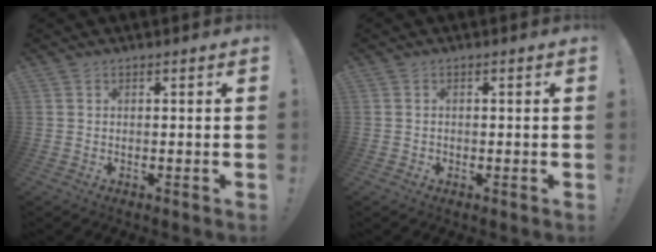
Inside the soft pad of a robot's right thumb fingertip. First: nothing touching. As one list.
[{"total": 0.7, "force": [-0.2, 0.7, 0.2], "torque": [-0.002, 0.002, -0.005]}]